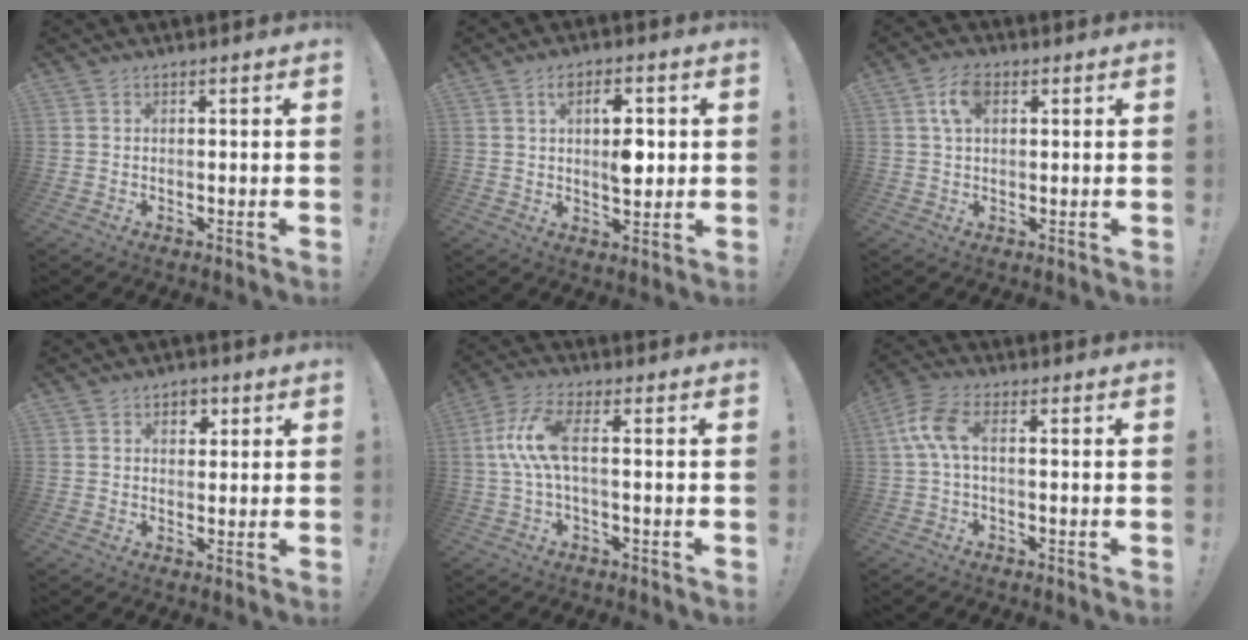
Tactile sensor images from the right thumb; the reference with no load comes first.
{"total": 8.9, "force": [1.5, 4.6, 7.5], "torque": [-0.115, -0.001, 0.020]}
{"total": 6.5, "force": [2.2, 3.7, 4.9], "torque": [-0.086, 0.007, 0.040]}
{"total": 3.8, "force": [1.6, 2.9, 1.9], "torque": [-0.008, -0.005, 0.022]}
{"total": 9.7, "force": [0.5, 2.7, 9.3], "torque": [-0.187, 0.003, 0.009]}
{"total": 7.7, "force": [0.6, 3.0, 7.0], "torque": [-0.150, 0.003, 0.013]}